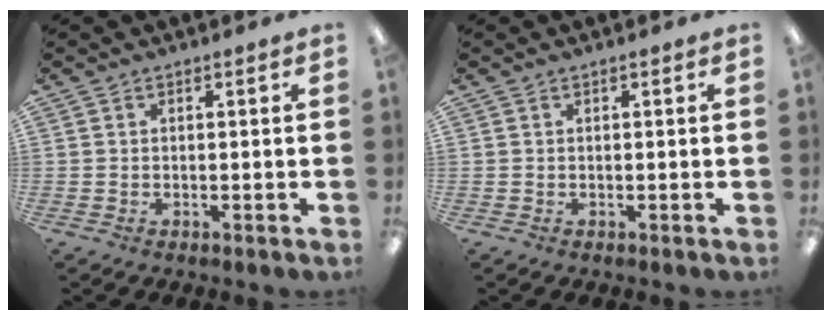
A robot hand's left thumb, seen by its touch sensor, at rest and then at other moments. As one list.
[{"total": 0.0}]